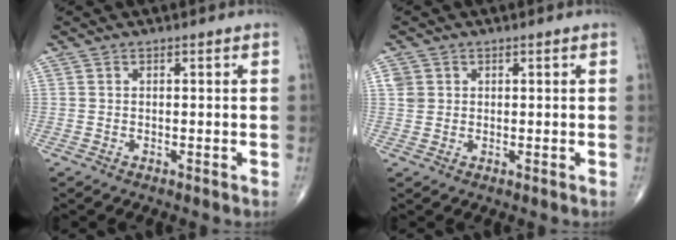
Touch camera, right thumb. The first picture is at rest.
{"total": 2.5, "force": [0.7, 2.3, 0.8], "torque": [-0.004, -0.001, 0.015]}